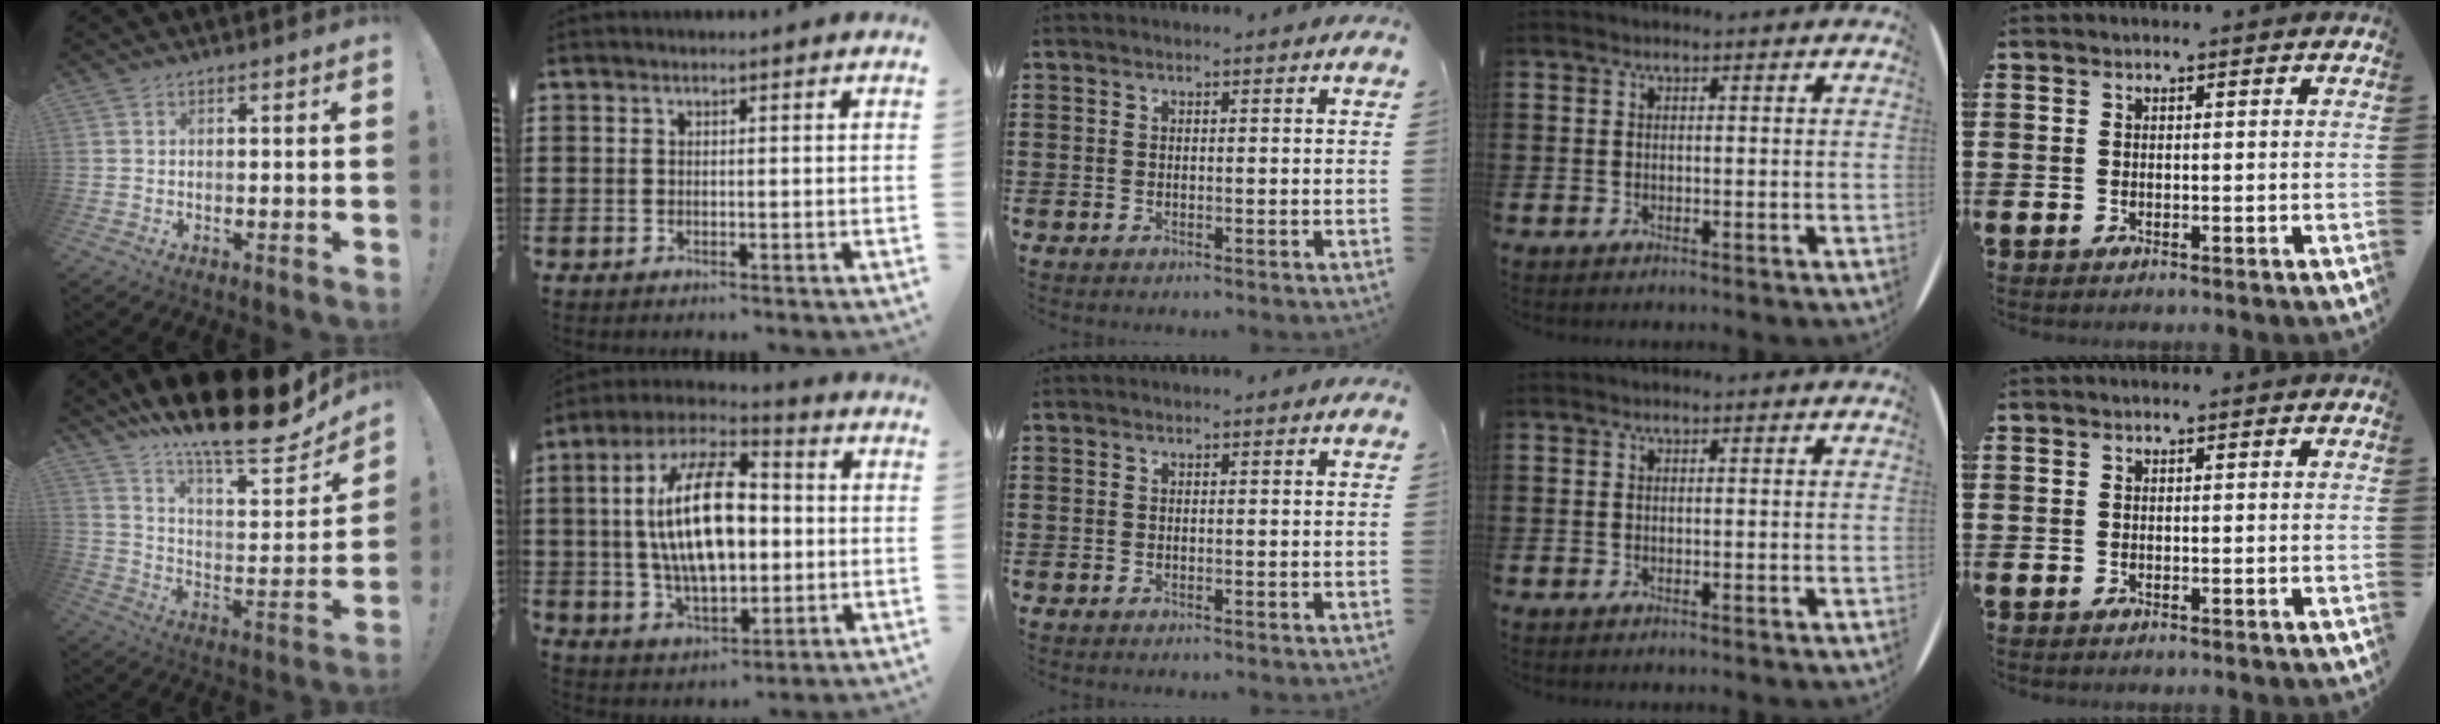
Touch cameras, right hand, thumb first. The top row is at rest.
{"thumb": {"total": 17.6, "force": [14.5, 3.3, 9.5], "torque": [-0.144, -0.131, 0.238]}, "index": {"total": 15.6, "force": [0.9, 7.6, 13.6], "torque": [-0.263, 0.005, 0.012]}}